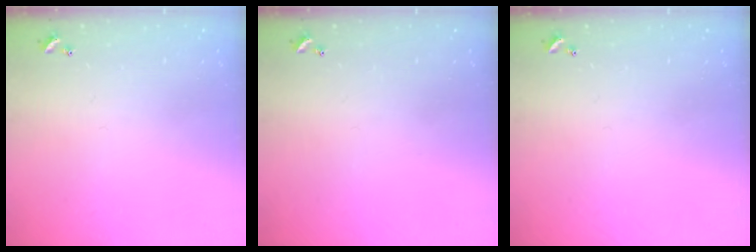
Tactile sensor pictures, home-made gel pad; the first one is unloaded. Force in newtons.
{"total": 0.0}
{"total": 0.0}